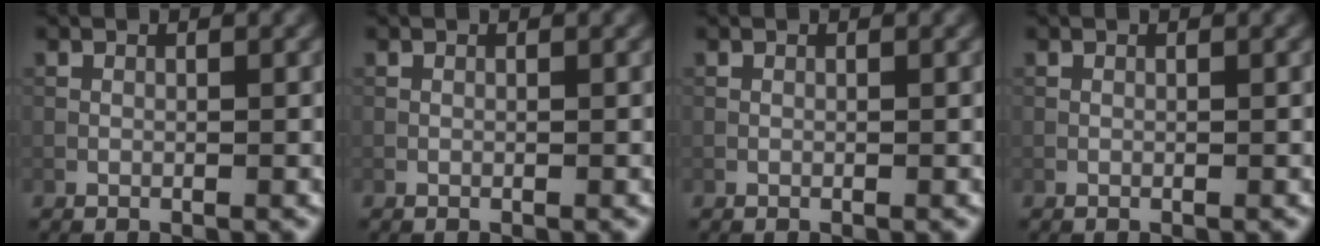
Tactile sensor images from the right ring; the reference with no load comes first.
{"total": 0.0}
{"total": 0.0}
{"total": 0.0}